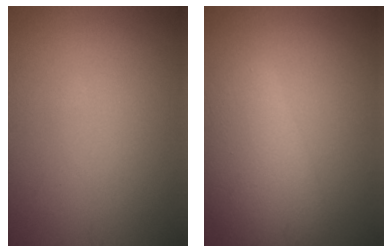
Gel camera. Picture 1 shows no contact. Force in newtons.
{"total": 6.2, "press": 6.2, "slide": 0.2}